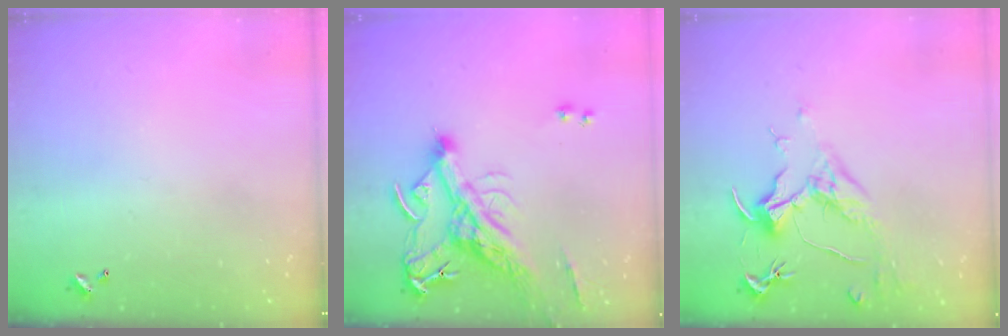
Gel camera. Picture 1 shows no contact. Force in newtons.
{"total": 11.1, "press": 10.7, "slide": 2.6}
{"total": 1.6, "press": 1.4, "slide": 0.8}